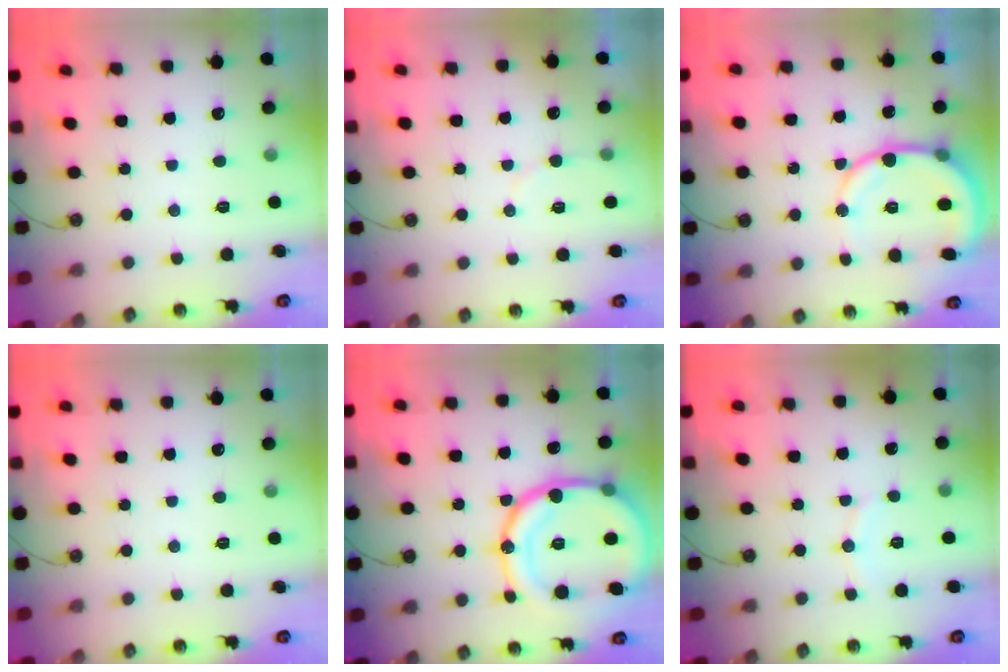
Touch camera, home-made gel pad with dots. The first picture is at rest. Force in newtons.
{"total": 3.0, "press": 3.0, "slide": 0.2}
{"total": 11.3, "press": 11.0, "slide": 2.3}
{"total": 0.0}
{"total": 24.9, "press": 24.6, "slide": 4.1}
{"total": 4.5, "press": 4.5, "slide": 0.4}